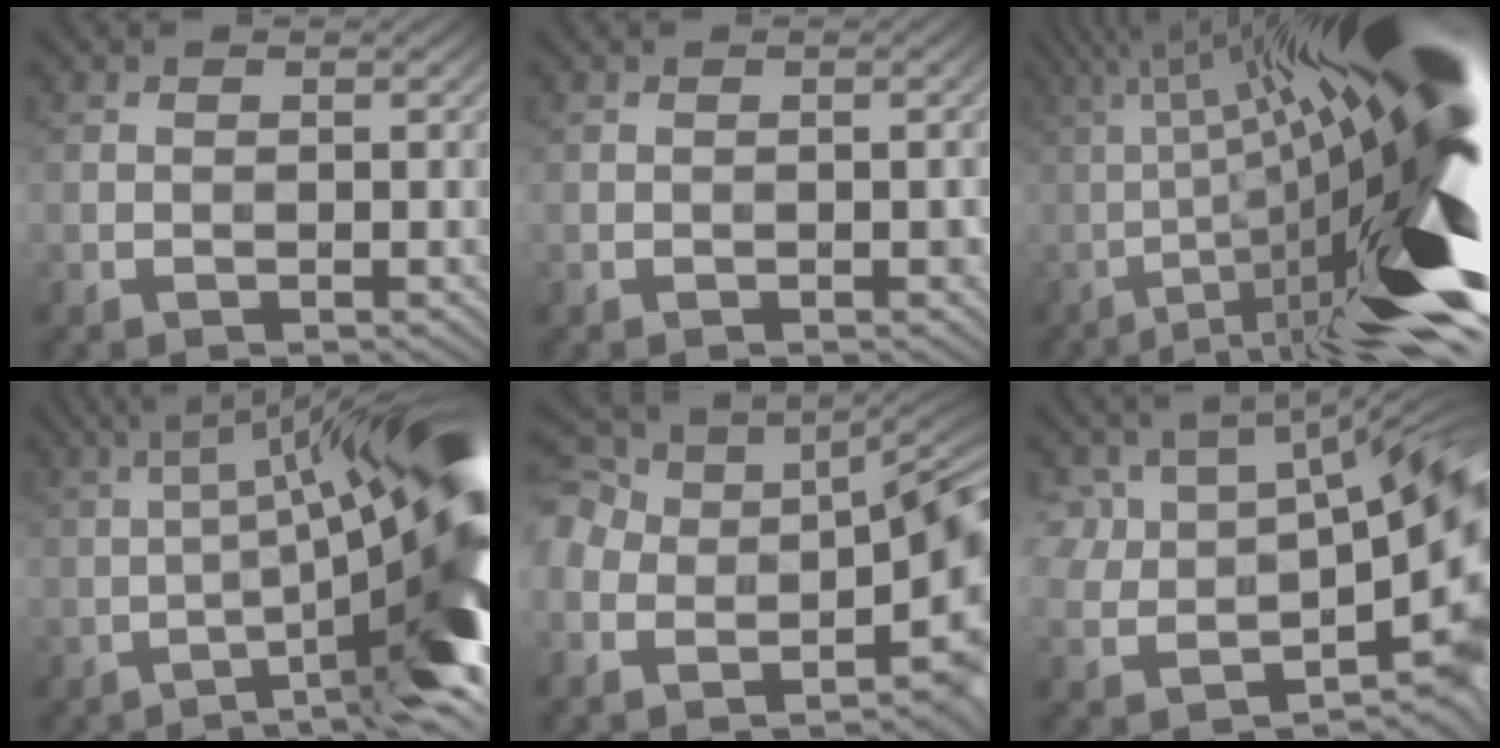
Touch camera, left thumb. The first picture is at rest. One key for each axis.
{"total": 1.0, "fx": -0.1, "fy": 0.3, "fz": 0.9, "tx": -0.011, "ty": 0.001, "tz": 0.000}
{"total": 22.8, "fx": -2.7, "fy": 4.6, "fz": 22.1, "tx": -0.322, "ty": 0.016, "tz": -0.062}
{"total": 18.1, "fx": -3.1, "fy": 4.1, "fz": 17.4, "tx": -0.204, "ty": 0.008, "tz": -0.040}
{"total": 14.8, "fx": -4.0, "fy": 9.5, "fz": 10.6, "tx": -0.209, "ty": -0.027, "tz": -0.045}
{"total": 16.7, "fx": 0.0, "fy": 9.3, "fz": 13.8, "tx": -0.191, "ty": -0.021, "tz": 0.016}